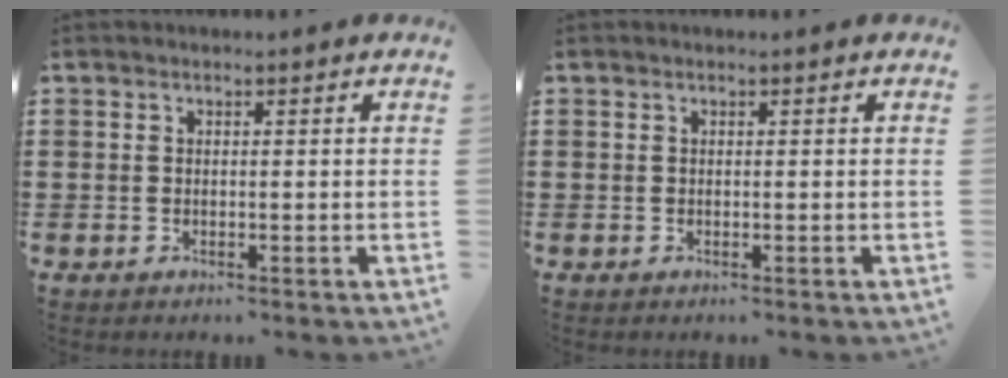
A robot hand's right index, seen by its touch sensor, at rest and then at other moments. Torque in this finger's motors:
{"motor_torque": [1.57, 0.56, 0.00, 0.00]}